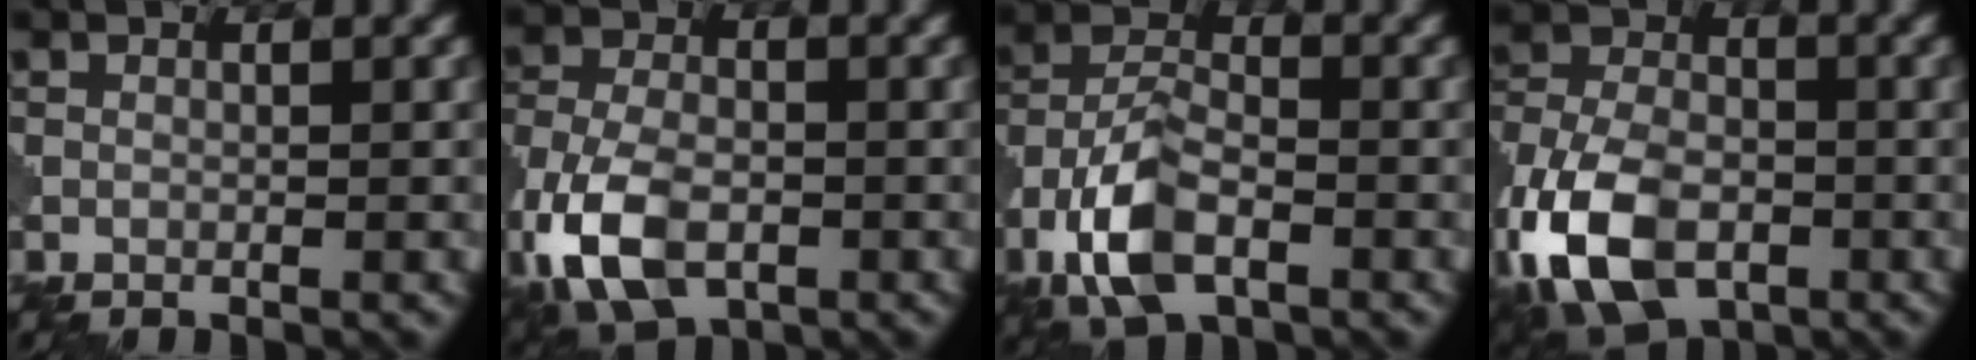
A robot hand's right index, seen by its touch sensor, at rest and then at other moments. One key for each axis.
{"total": 8.5, "fx": -3.8, "fy": 4.6, "fz": 6.0, "tx": -0.140, "ty": -0.014, "tz": -0.080}
{"total": 7.0, "fx": -3.4, "fy": 3.4, "fz": 5.1, "tx": -0.105, "ty": 0.001, "tz": -0.077}
{"total": 12.1, "fx": -5.6, "fy": 7.0, "fz": 8.1, "tx": -0.190, "ty": -0.021, "tz": -0.117}